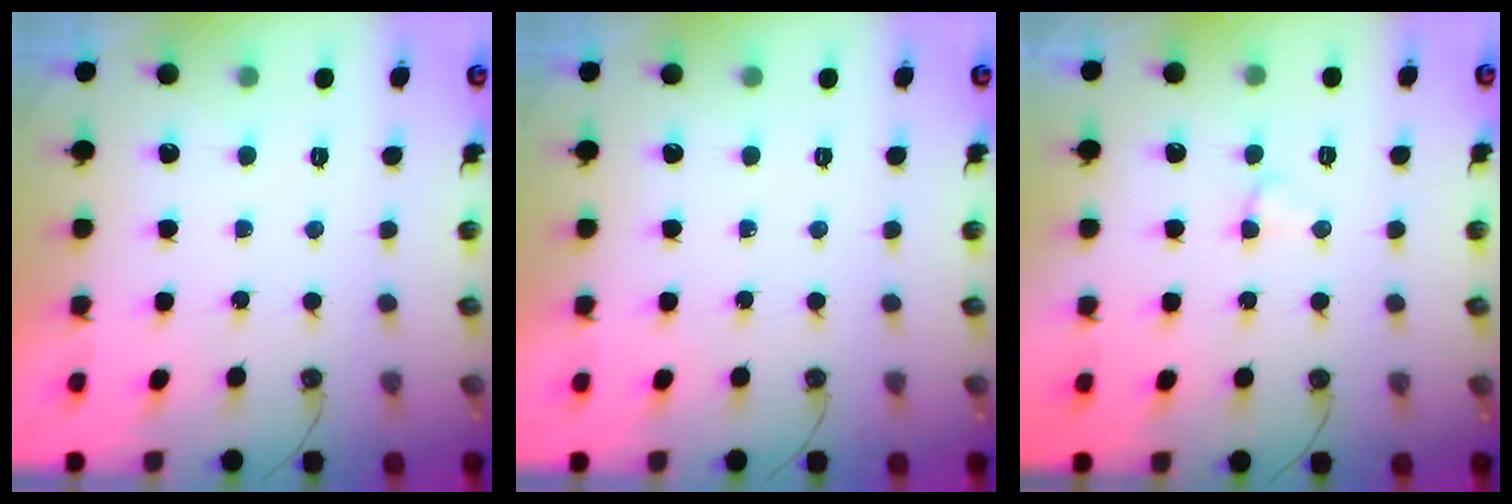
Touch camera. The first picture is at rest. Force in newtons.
{"total": 0.0}
{"total": 2.9, "press": 2.8, "slide": 0.6}